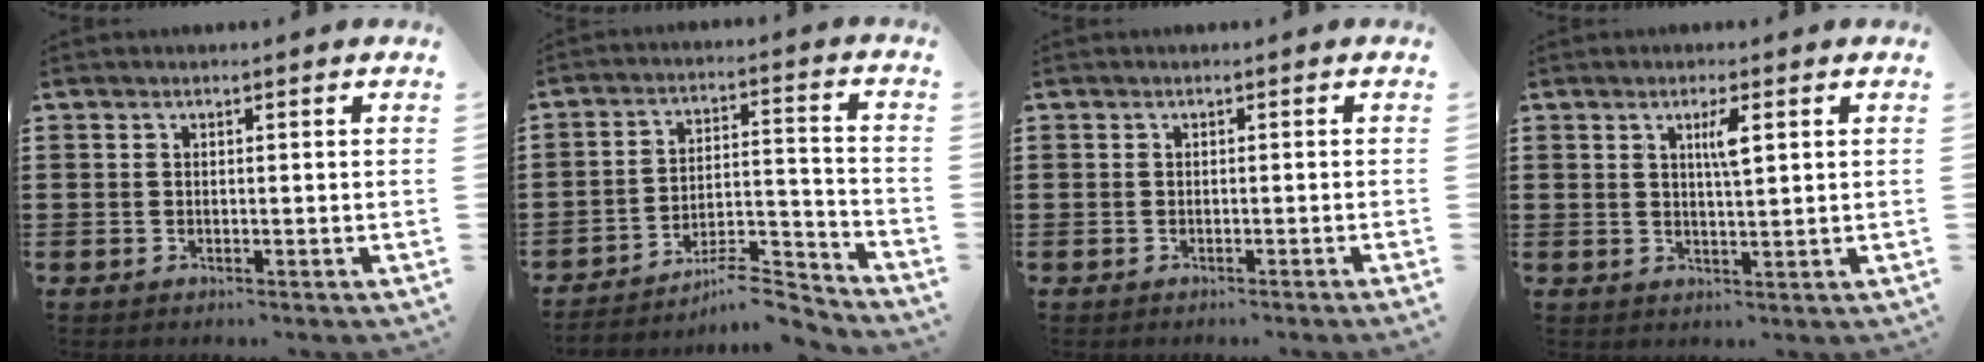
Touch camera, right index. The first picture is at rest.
{"total": 7.7, "force": [-7.0, 1.6, 3.0], "torque": [-0.038, 0.017, -0.131]}
{"total": 0.6, "force": [-0.5, -0.2, 0.3], "torque": [-0.007, -0.001, -0.011]}
{"total": 3.1, "force": [1.1, 0.5, 2.8], "torque": [-0.050, 0.001, 0.014]}